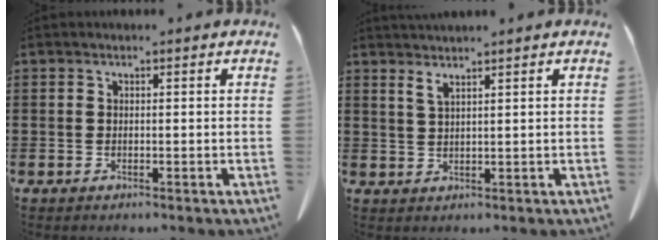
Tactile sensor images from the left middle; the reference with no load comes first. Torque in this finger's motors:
{"motor_torque": [-0.05, 0.06, 0.25, 0.08]}